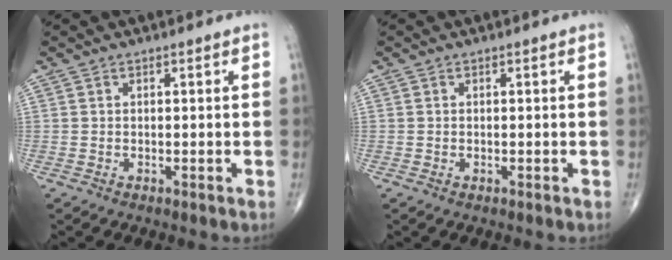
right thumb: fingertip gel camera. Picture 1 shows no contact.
{"total": 0.0}